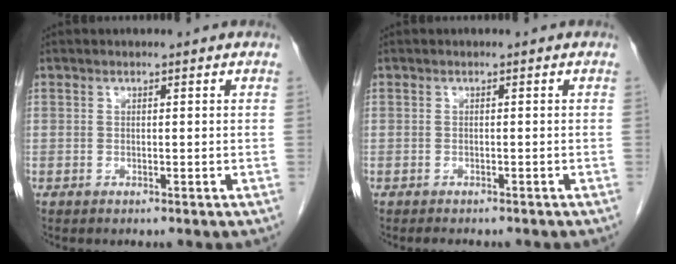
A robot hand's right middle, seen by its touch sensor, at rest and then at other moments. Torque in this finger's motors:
{"motor_torque": [0.09, 0.07, 0.00, 0.01]}